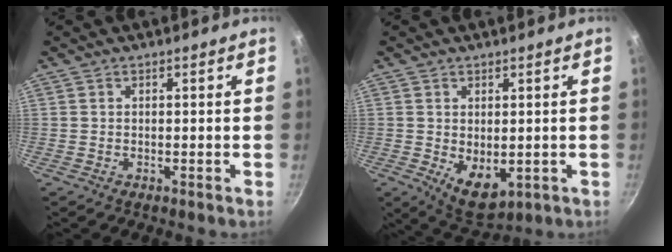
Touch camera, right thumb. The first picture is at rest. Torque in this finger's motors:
{"motor_torque": [-0.20, 0.63, 0.05, -0.02, 0.02]}